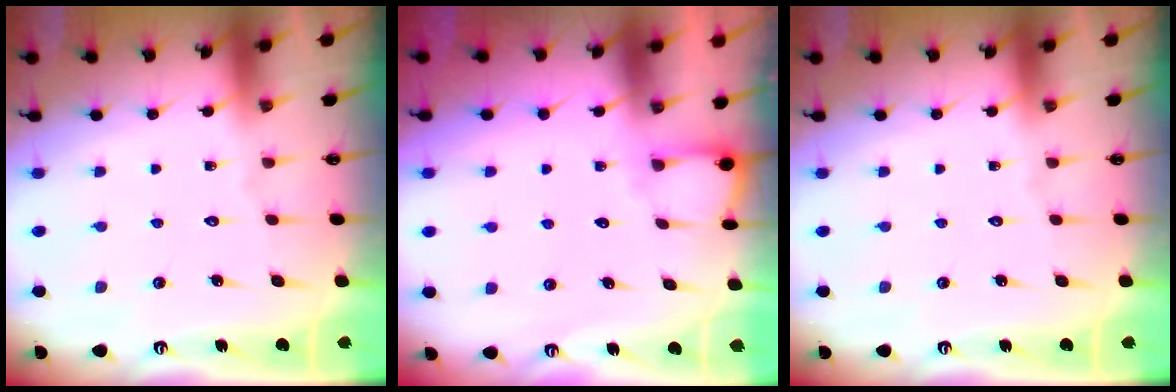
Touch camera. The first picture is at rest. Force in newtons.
{"total": 2.8, "press": 2.8, "slide": 0.2}
{"total": 0.0}